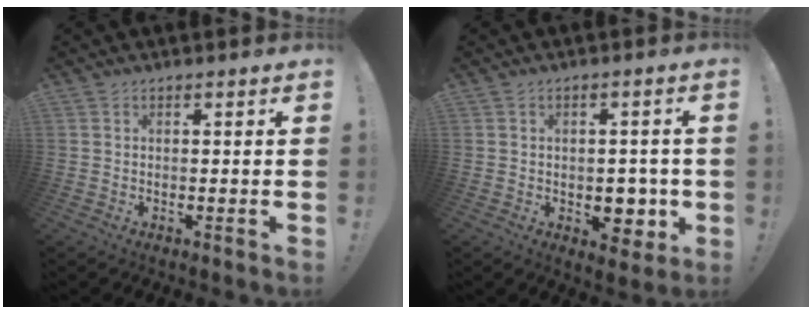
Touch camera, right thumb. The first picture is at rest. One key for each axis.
{"total": 7.6, "fx": -1.6, "fy": 5.9, "fz": 4.6, "tx": -0.032, "ty": 0.009, "tz": -0.019}